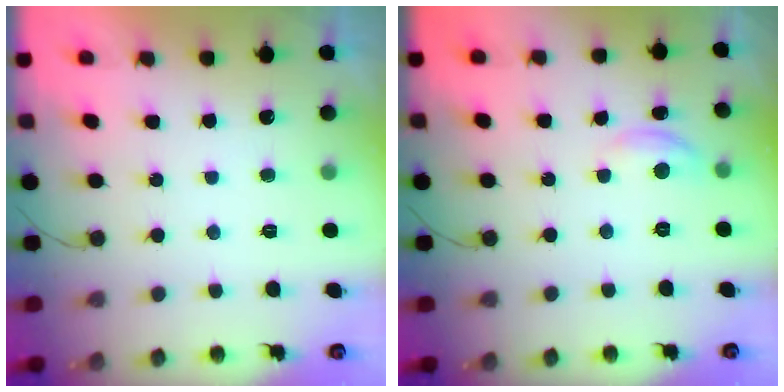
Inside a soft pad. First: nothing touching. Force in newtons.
{"total": 4.5, "press": 4.5, "slide": 0.3}